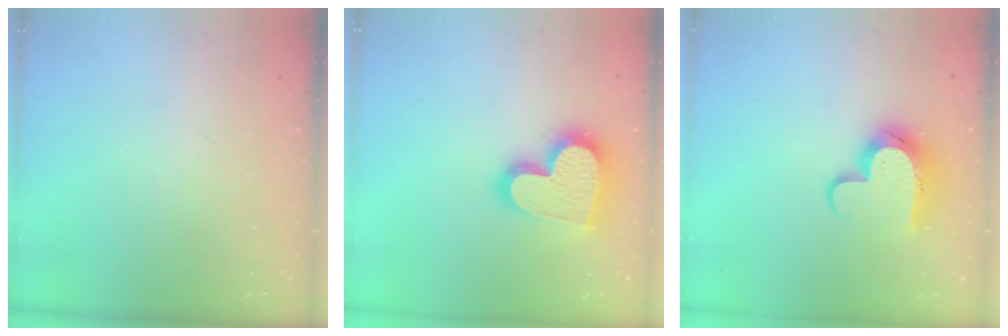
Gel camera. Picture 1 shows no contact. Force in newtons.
{"total": 20.6, "press": 20.5, "slide": 1.4}
{"total": 12.4, "press": 12.3, "slide": 1.0}